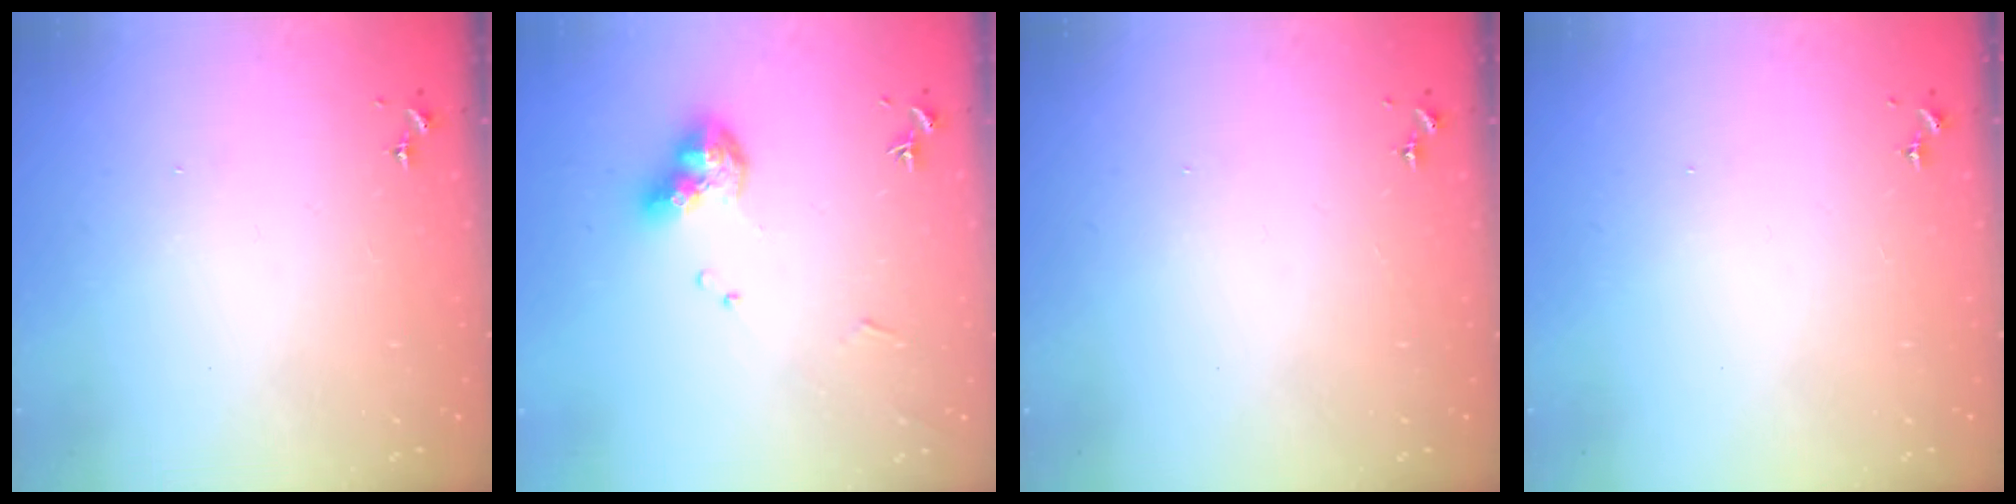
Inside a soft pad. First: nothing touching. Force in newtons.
{"total": 10.4, "press": 10.4, "slide": 1.2}
{"total": 0.0}
{"total": 0.0}